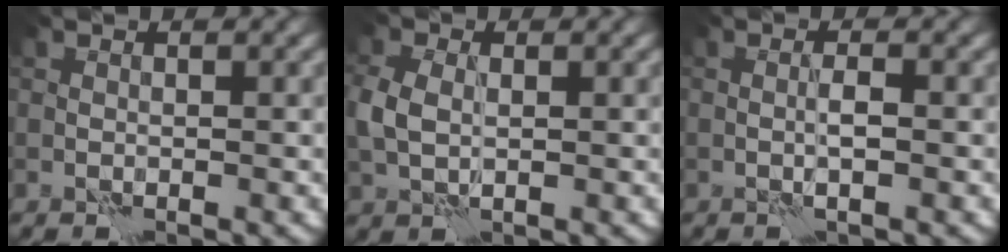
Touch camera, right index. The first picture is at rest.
{"total": 2.8, "force": [0.4, 2.0, 2.0], "torque": [-0.053, 0.002, 0.006]}
{"total": 1.1, "force": [0.0, -0.2, 1.1], "torque": [-0.020, 0.003, 0.000]}